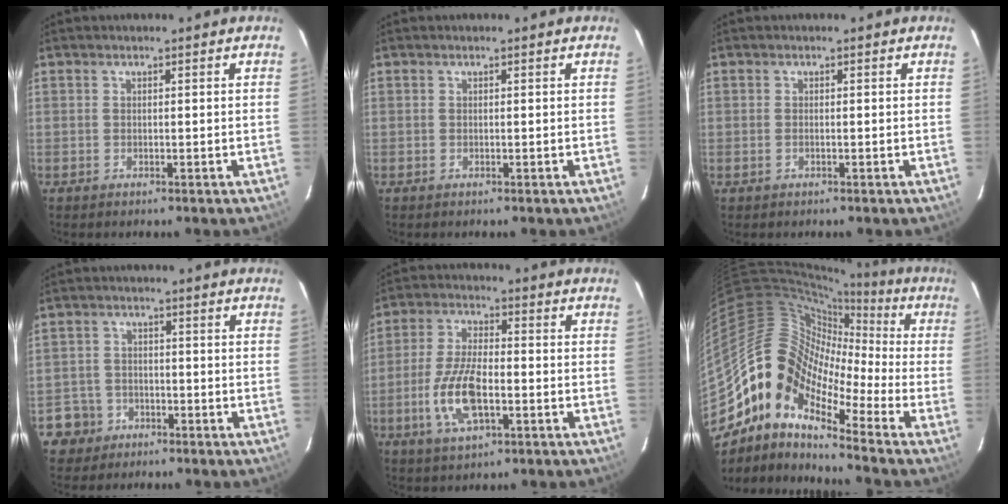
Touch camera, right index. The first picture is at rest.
{"total": 0.0}
{"total": 0.5, "force": [-0.2, 0.3, 0.4], "torque": [-0.009, 0.000, -0.006]}
{"total": 5.6, "force": [-2.8, 4.8, 0.3], "torque": [-0.020, 0.023, -0.050]}
{"total": 11.2, "force": [-3.4, 4.5, 9.6], "torque": [-0.202, -0.002, -0.064]}
{"total": 13.6, "force": [-6.7, 7.6, 9.1], "torque": [-0.145, 0.010, -0.152]}